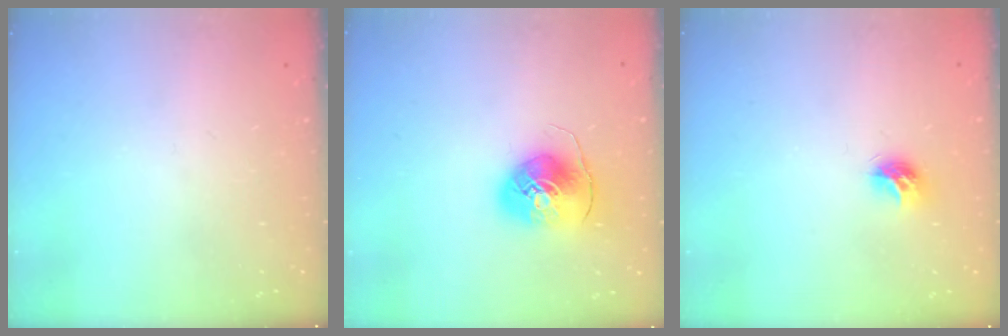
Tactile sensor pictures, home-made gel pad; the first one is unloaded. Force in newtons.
{"total": 9.0, "press": 8.8, "slide": 1.5}
{"total": 7.5, "press": 7.5, "slide": 0.1}